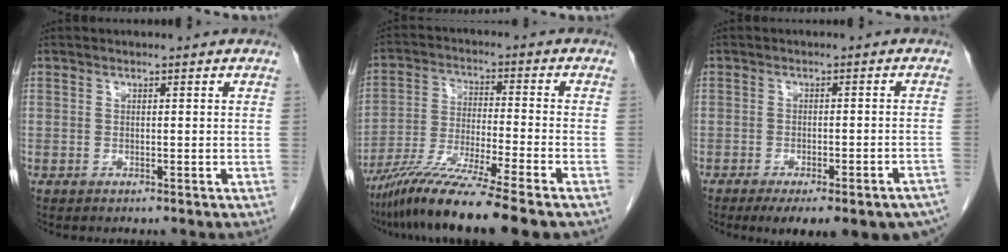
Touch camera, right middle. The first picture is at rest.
{"total": 13.1, "force": [-10.2, -1.4, 8.1], "torque": [-0.146, -0.039, -0.176]}
{"total": 17.1, "force": [-13.1, 4.1, 10.2], "torque": [-0.094, -0.001, -0.154]}